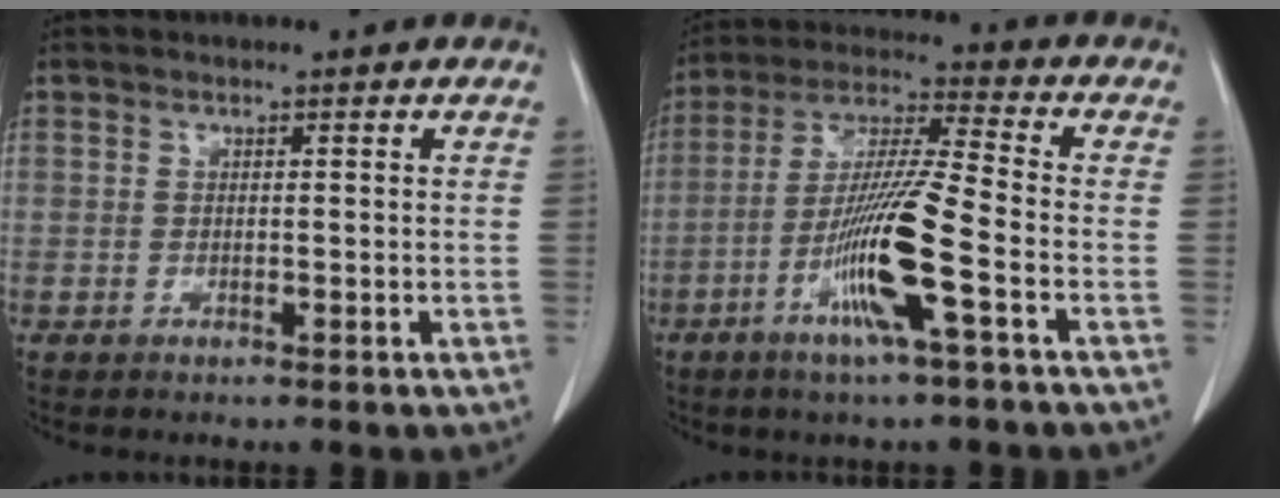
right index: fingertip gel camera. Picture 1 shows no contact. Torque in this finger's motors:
{"motor_torque": [1.81, -0.33, 0.40, 0.21]}